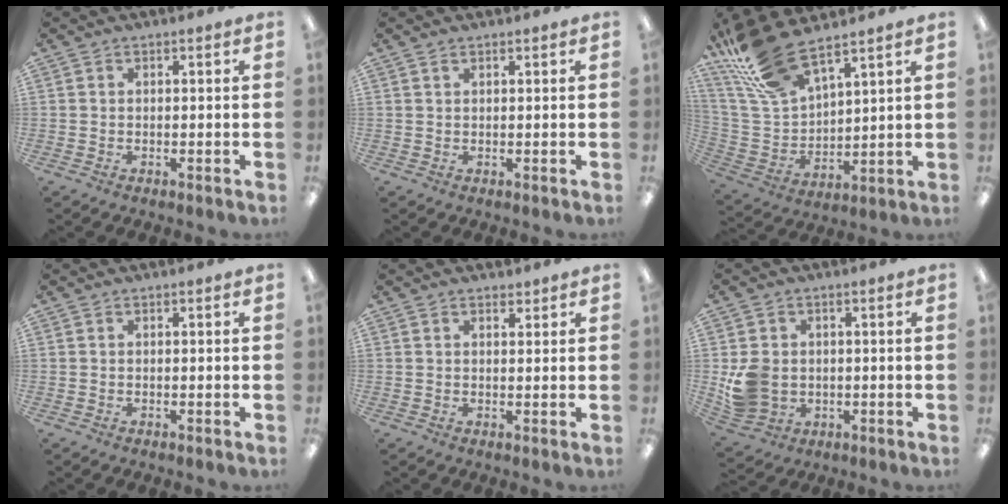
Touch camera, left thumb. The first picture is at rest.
{"total": 0.8, "force": [0.6, 0.3, 0.4], "torque": [-0.009, 0.002, 0.012]}
{"total": 16.8, "force": [13.3, 5.6, 8.7], "torque": [-0.208, -0.064, 0.242]}
{"total": 0.0}
{"total": 1.7, "force": [1.4, 0.8, 0.5], "torque": [-0.002, -0.004, 0.025]}
{"total": 8.0, "force": [-0.2, 7.0, 4.0], "torque": [-0.080, 0.012, 0.002]}